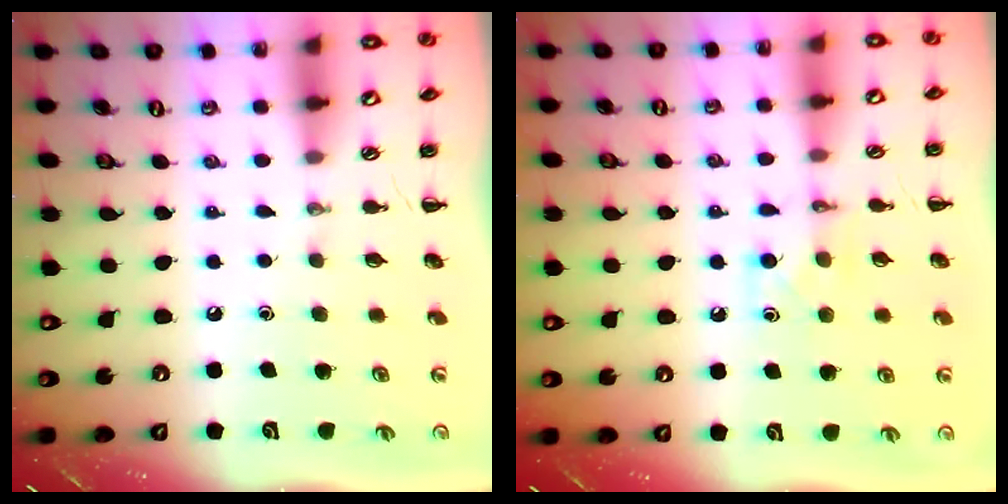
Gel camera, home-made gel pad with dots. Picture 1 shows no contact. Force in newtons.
{"total": 5.1, "press": 4.9, "slide": 1.4}